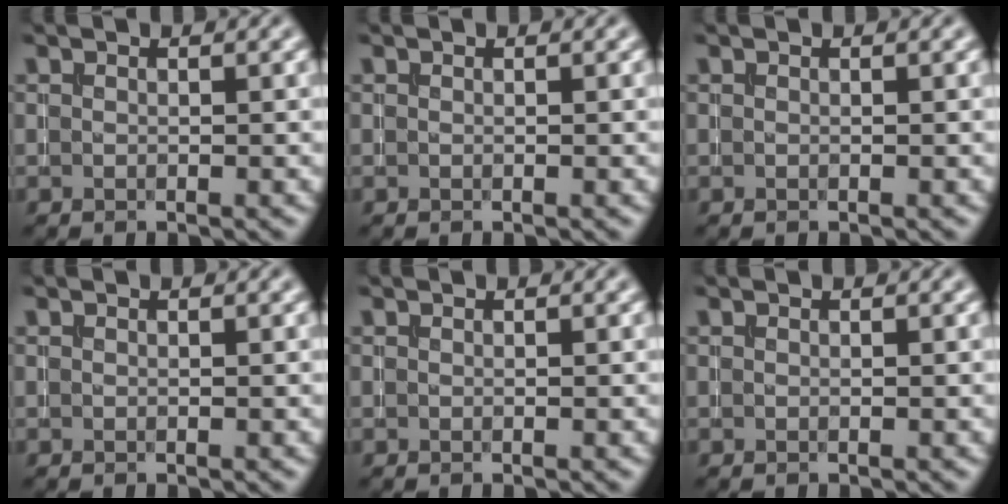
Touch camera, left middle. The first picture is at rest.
{"total": 0.0}
{"total": 0.0}
{"total": 0.0}
{"total": 0.0}
{"total": 0.0}